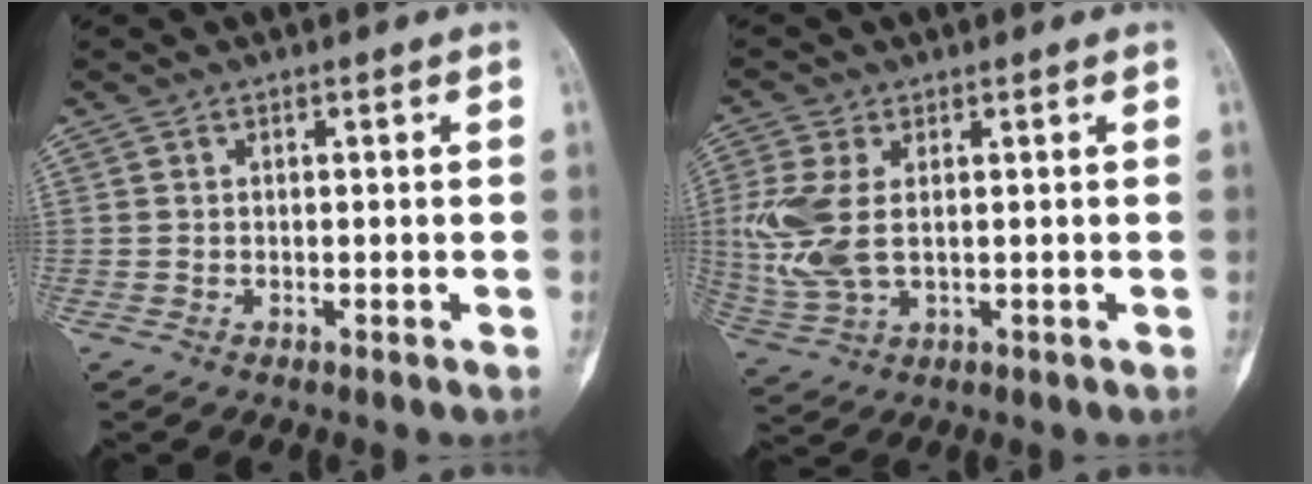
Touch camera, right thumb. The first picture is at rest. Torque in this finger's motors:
{"motor_torque": [0.38, 0.48, 1.01, 0.33, 0.14]}